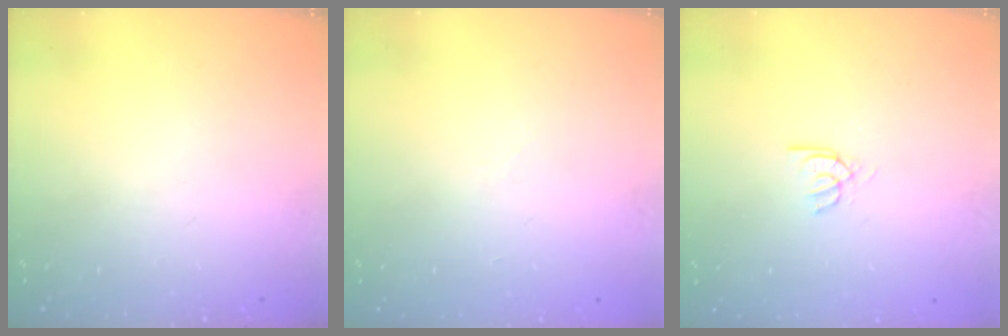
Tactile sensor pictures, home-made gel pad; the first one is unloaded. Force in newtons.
{"total": 2.0, "press": 1.9, "slide": 0.5}
{"total": 2.9, "press": 2.9, "slide": 0.3}